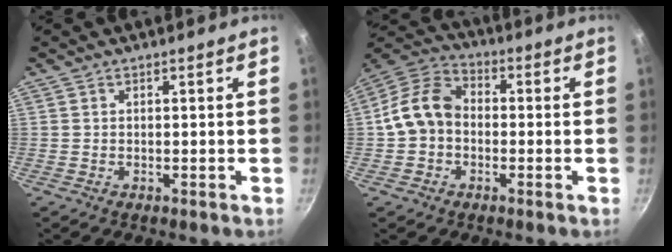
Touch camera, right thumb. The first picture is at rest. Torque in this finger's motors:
{"motor_torque": [0.02, 0.83, 0.06, -0.20, 0.26]}